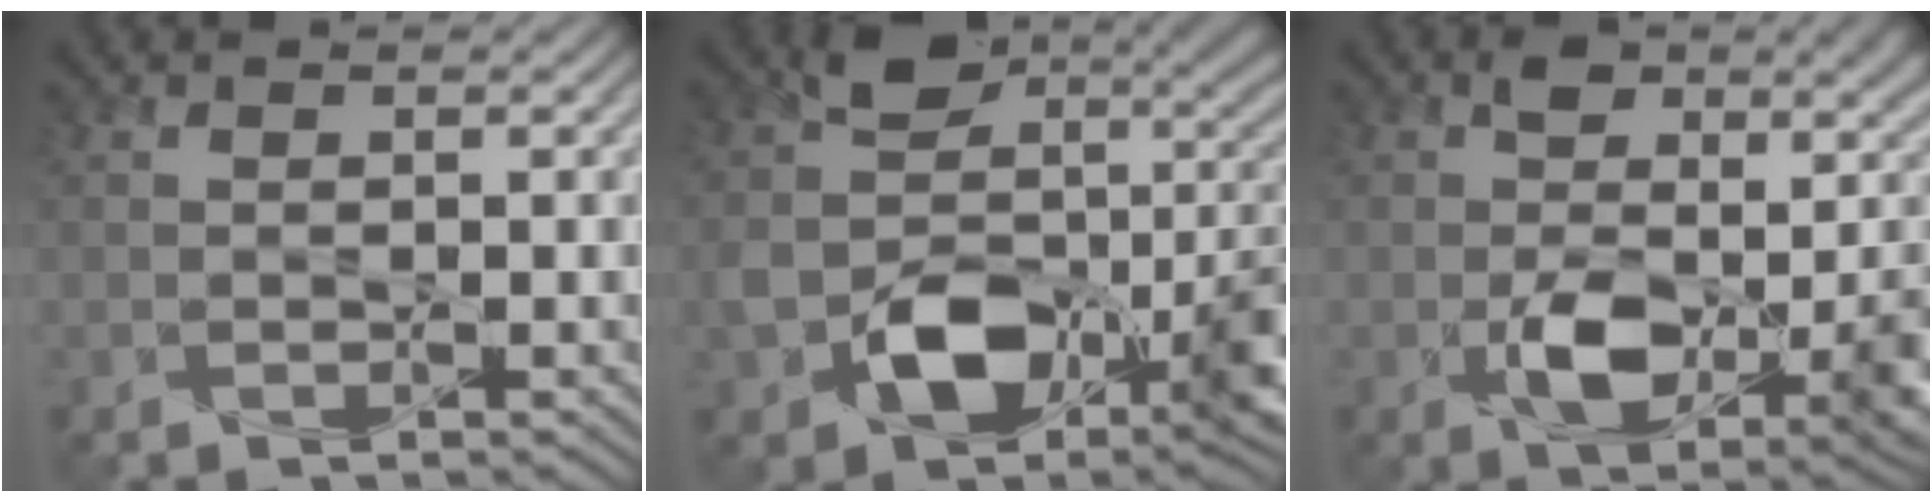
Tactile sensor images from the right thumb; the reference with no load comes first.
{"total": 13.5, "force": [-4.0, 8.8, 9.4], "torque": [-0.167, -0.022, -0.064]}
{"total": 10.7, "force": [-0.4, 5.6, 9.1], "torque": [-0.155, -0.024, 0.001]}